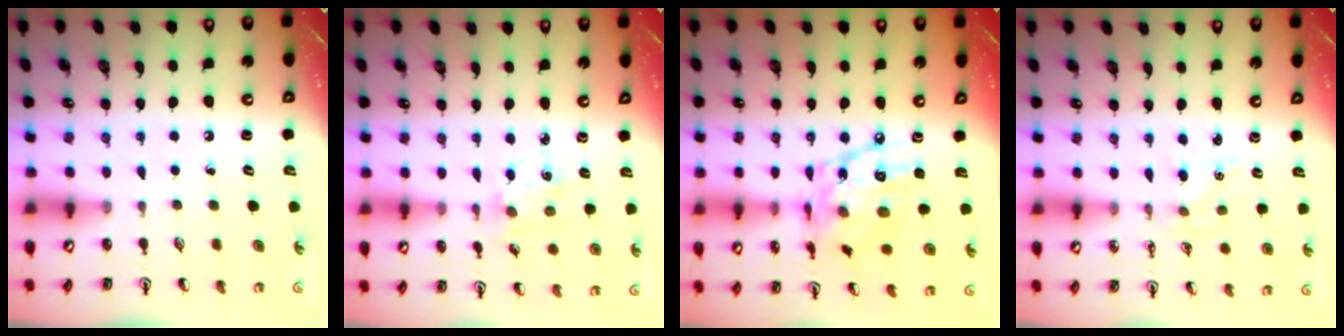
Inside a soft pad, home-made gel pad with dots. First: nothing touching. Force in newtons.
{"total": 1.6, "press": 1.5, "slide": 0.3}
{"total": 16.7, "press": 16.6, "slide": 1.7}
{"total": 0.8, "press": 0.8, "slide": 0.1}